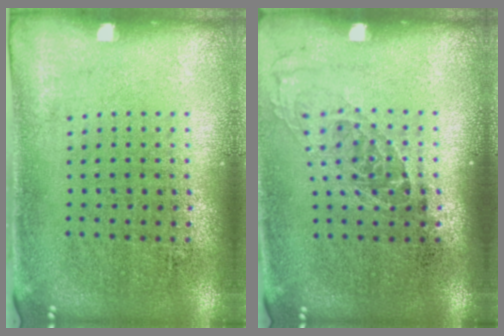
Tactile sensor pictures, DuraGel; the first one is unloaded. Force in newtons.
{"total": 1.2, "press": 1.0, "slide": 0.7}